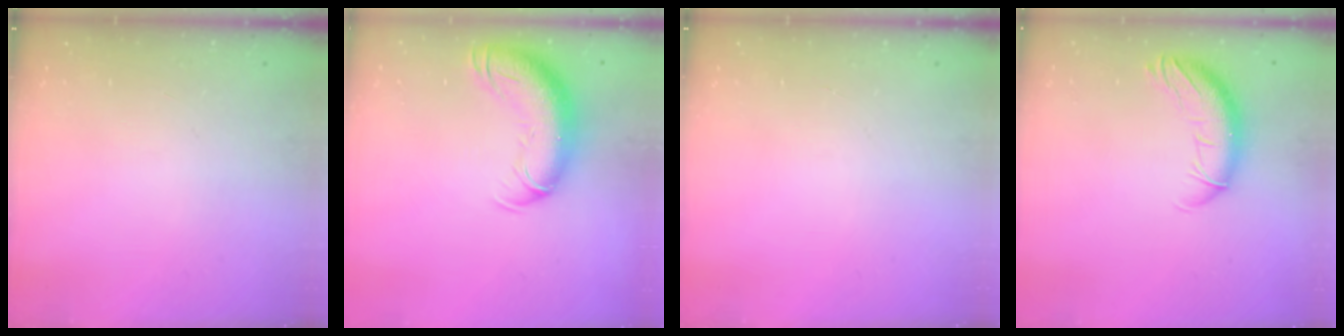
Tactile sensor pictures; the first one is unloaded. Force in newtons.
{"total": 15.2, "press": 14.8, "slide": 3.6}
{"total": 0.0}
{"total": 11.2, "press": 11.1, "slide": 1.7}